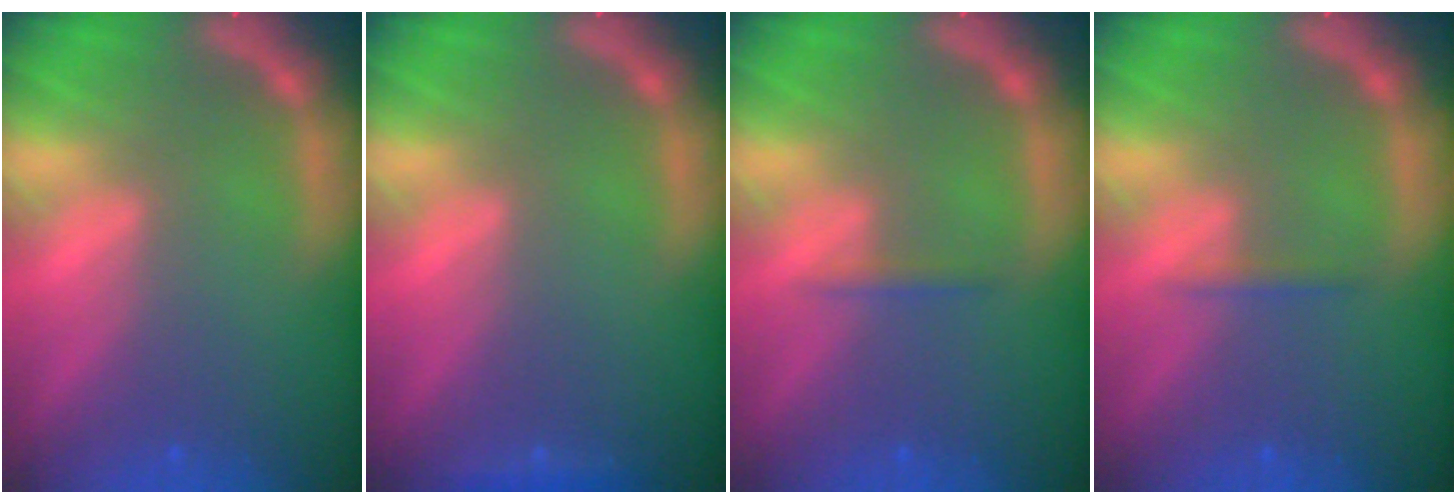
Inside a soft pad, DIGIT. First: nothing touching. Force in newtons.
{"total": 0.9}
{"total": 0.9}
{"total": 0.9}